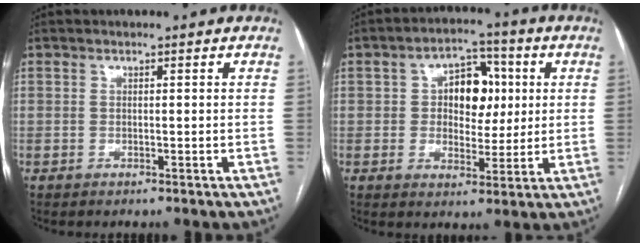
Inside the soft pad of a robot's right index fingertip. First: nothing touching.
{"total": 8.5, "force": [1.5, 5.3, 6.5], "torque": [-0.093, 0.023, 0.027]}